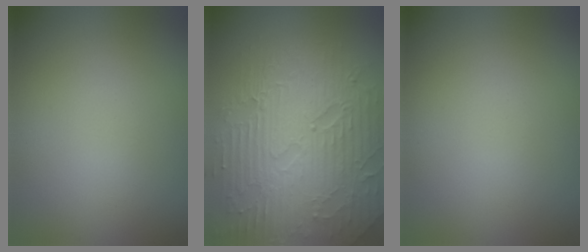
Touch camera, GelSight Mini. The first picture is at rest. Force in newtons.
{"total": 9.0, "press": 6.2, "slide": 6.6}
{"total": 0.0}